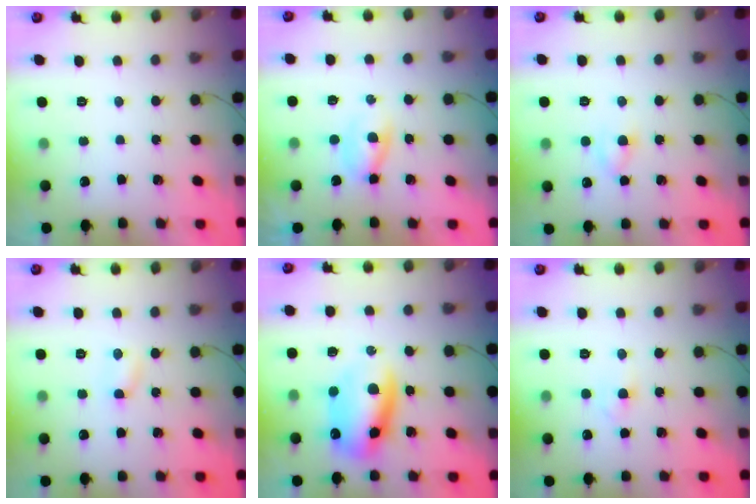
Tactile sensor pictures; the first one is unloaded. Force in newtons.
{"total": 2.1, "press": 1.9, "slide": 0.9}
{"total": 2.9, "press": 2.6, "slide": 1.3}
{"total": 2.7, "press": 2.6, "slide": 0.8}
{"total": 11.9, "press": 11.5, "slide": 3.1}
{"total": 2.1, "press": 1.9, "slide": 0.9}